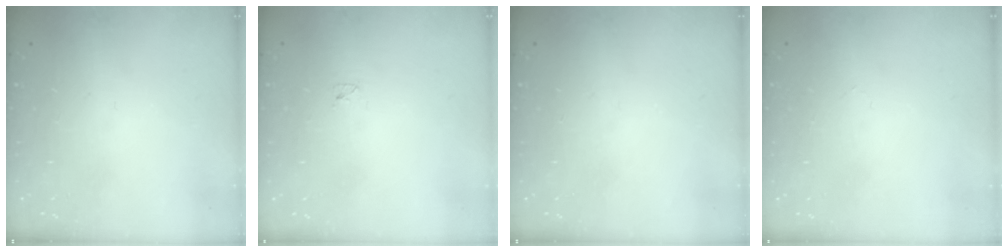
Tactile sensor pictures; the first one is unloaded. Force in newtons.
{"total": 2.3, "press": 2.2, "slide": 0.4}
{"total": 0.0}
{"total": 0.0}